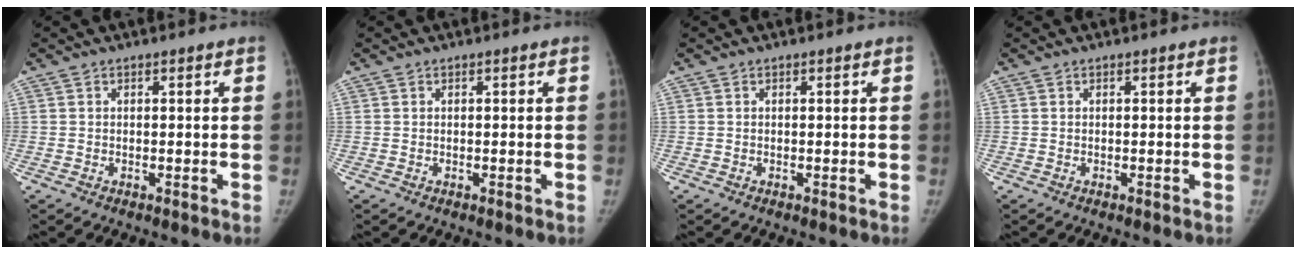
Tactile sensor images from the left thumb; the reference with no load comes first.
{"total": 0.0}
{"total": 0.0}
{"total": 0.0}